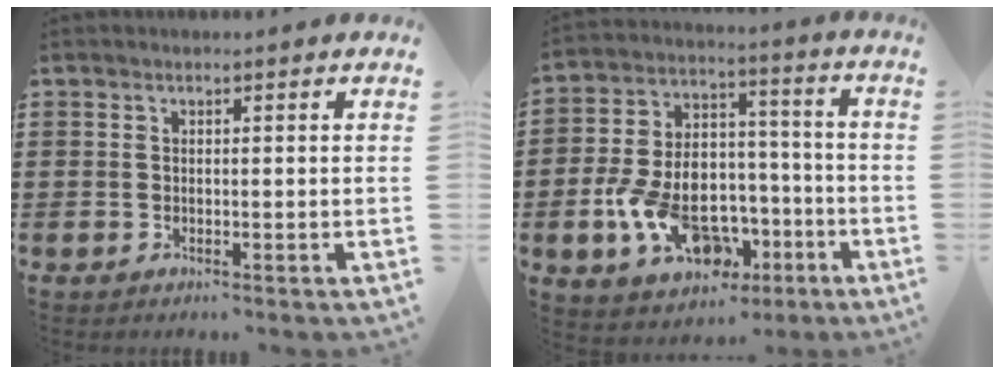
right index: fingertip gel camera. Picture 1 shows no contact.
{"total": 13.9, "force": [-4.5, 9.5, 9.1], "torque": [-0.193, 0.020, -0.071]}